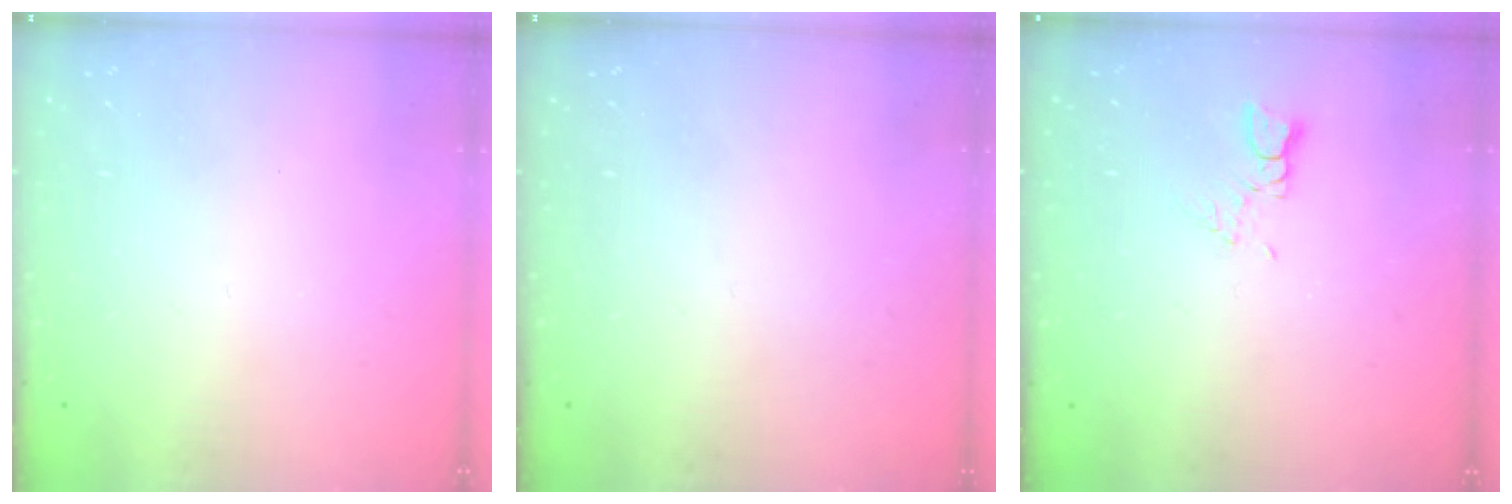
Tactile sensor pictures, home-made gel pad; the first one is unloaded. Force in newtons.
{"total": 0.0}
{"total": 1.3, "press": 1.3, "slide": 0.2}